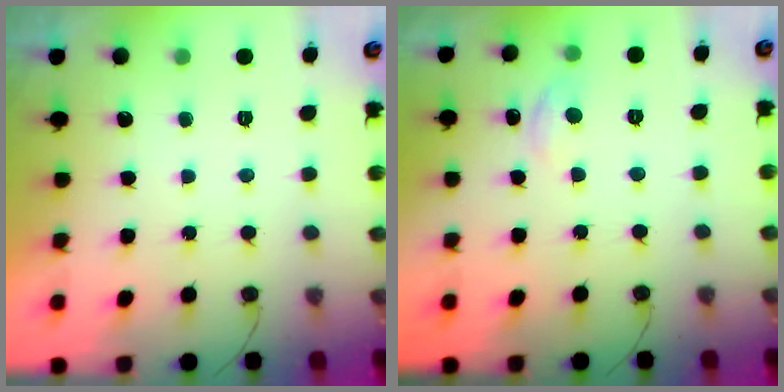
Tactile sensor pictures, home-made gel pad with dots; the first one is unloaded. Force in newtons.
{"total": 6.3, "press": 6.3, "slide": 0.9}